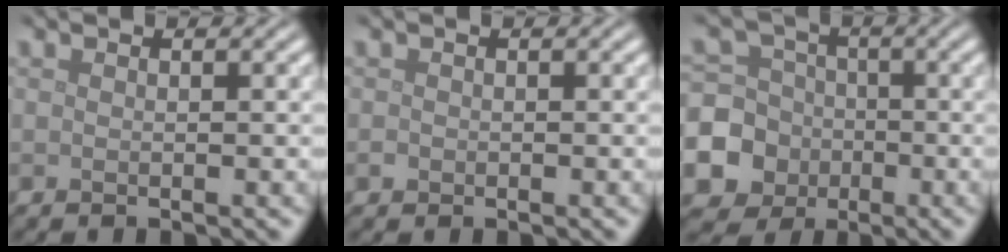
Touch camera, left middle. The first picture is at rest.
{"total": 0.5, "force": [-0.2, 0.5, 0.1], "torque": [-0.001, -0.003, -0.004]}
{"total": 10.6, "force": [-3.5, 9.7, 2.4], "torque": [-0.070, -0.028, -0.082]}